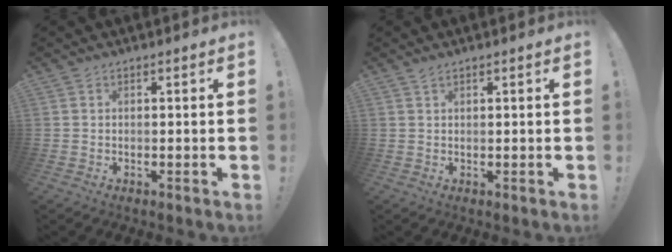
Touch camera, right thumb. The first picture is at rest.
{"total": 1.1, "force": [0.8, 0.2, 0.7], "torque": [-0.009, -0.003, 0.014]}